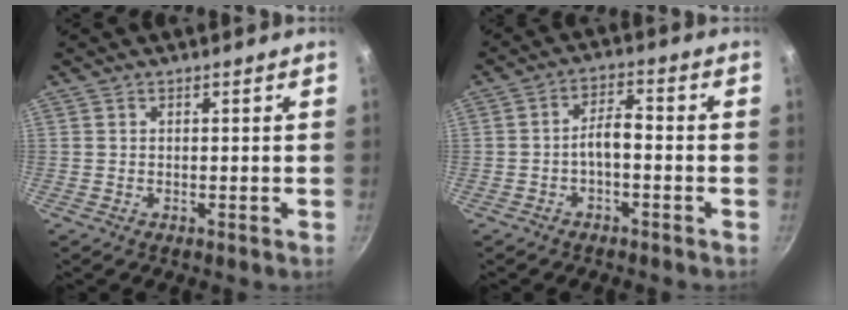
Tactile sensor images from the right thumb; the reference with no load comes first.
{"total": 4.3, "force": [-1.7, 1.8, 3.6], "torque": [-0.061, 0.030, -0.031]}